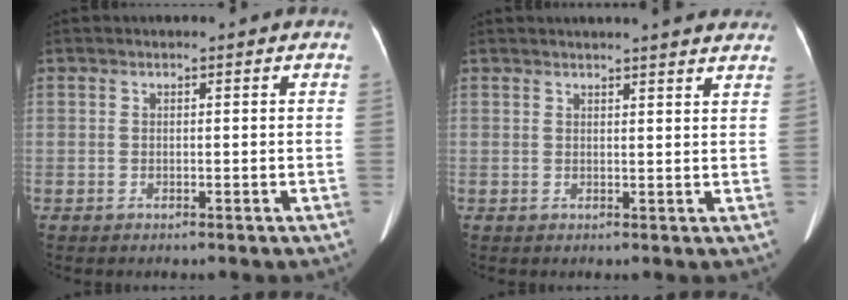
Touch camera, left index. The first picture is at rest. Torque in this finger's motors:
{"motor_torque": [0.19, -0.15, 0.01, 0.06]}